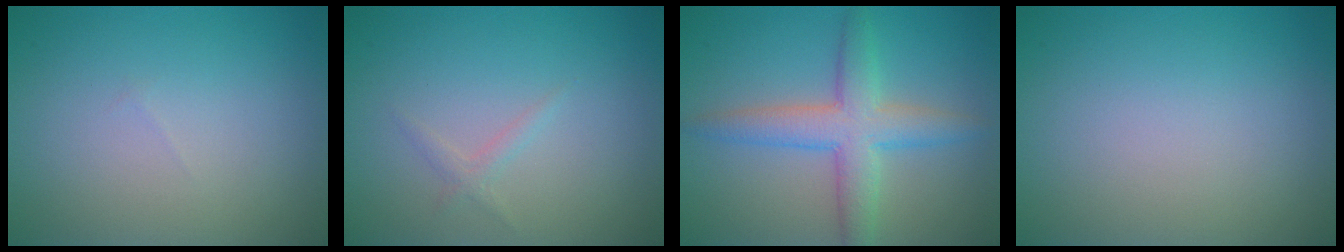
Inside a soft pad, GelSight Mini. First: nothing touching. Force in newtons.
{"total": 0.9, "press": 0.9, "slide": 0.1}
{"total": 5.0, "press": 5.0, "slide": 0.1}
{"total": 0.0}